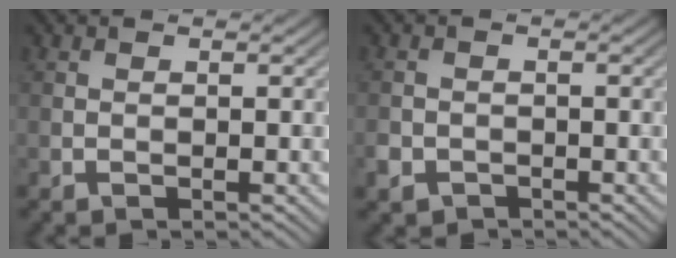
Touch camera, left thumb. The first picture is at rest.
{"total": 2.4, "force": [-1.6, 1.7, 0.7], "torque": [-0.020, -0.009, -0.036]}